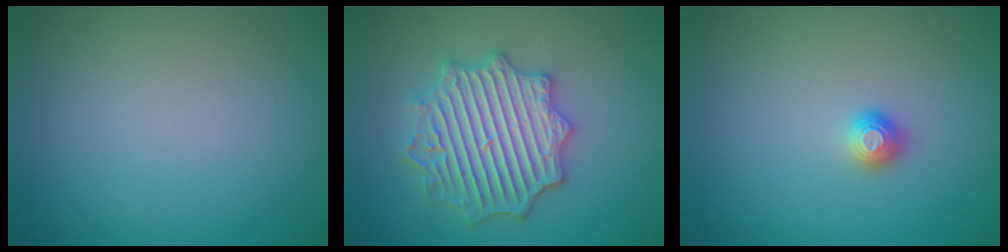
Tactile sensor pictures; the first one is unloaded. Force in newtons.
{"total": 6.7, "press": 6.6, "slide": 1.0}
{"total": 1.1, "press": 1.0, "slide": 0.2}